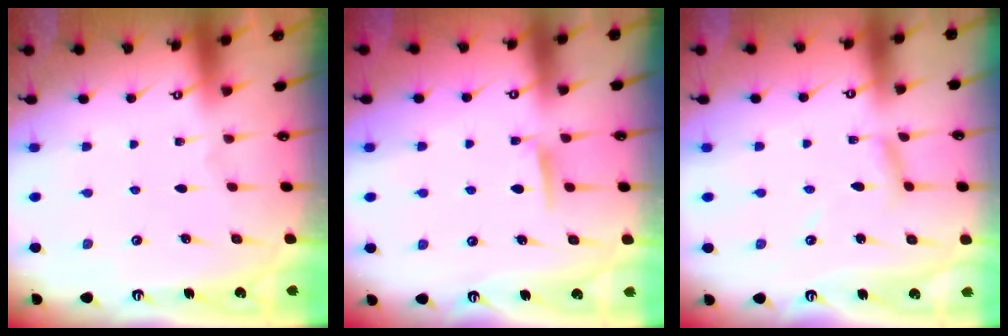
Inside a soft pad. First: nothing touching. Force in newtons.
{"total": 5.0, "press": 4.9, "slide": 0.6}
{"total": 4.4, "press": 4.4, "slide": 0.4}